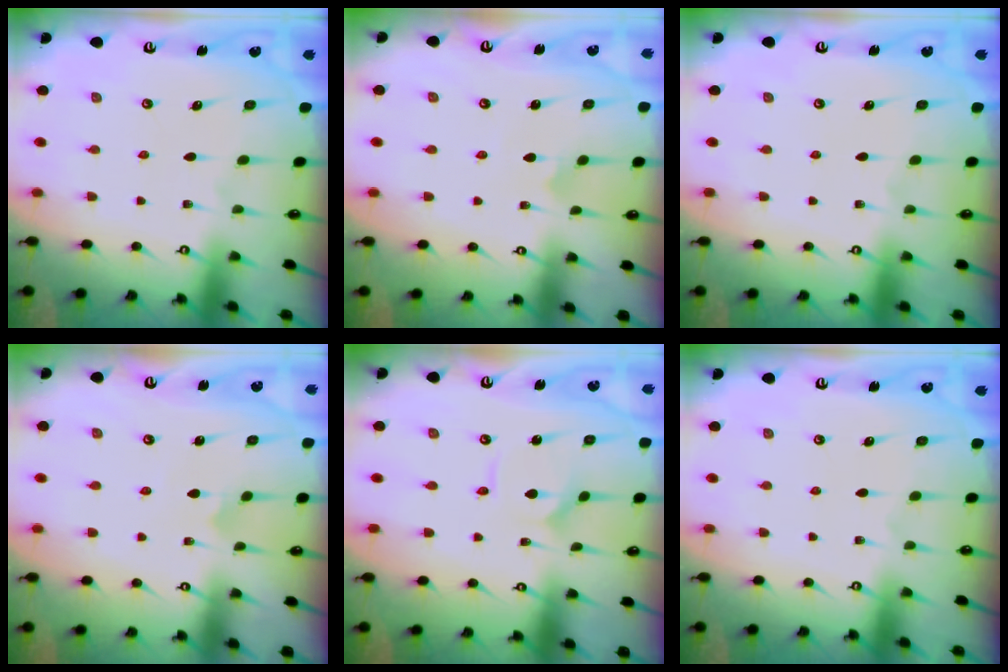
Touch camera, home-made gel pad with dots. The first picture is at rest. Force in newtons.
{"total": 2.2, "press": 2.2, "slide": 0.1}
{"total": 0.0}
{"total": 2.2, "press": 2.2, "slide": 0.1}
{"total": 2.4, "press": 2.4, "slide": 0.2}
{"total": 0.0}